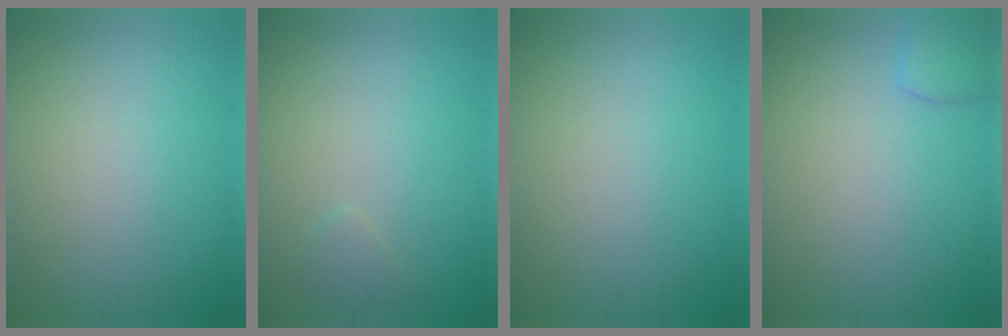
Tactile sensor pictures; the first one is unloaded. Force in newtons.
{"total": 0.9, "press": 0.9, "slide": 0.1}
{"total": 0.0}
{"total": 2.0, "press": 2.0, "slide": 0.1}